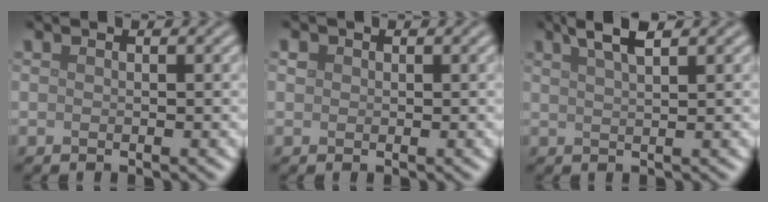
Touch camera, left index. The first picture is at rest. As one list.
[{"total": 0.9, "force": [0.2, 0.8, 0.1], "torque": [0.001, 0.002, 0.002]}, {"total": 3.0, "force": [2.0, 0.6, 2.1], "torque": [-0.026, 0.008, 0.034]}]